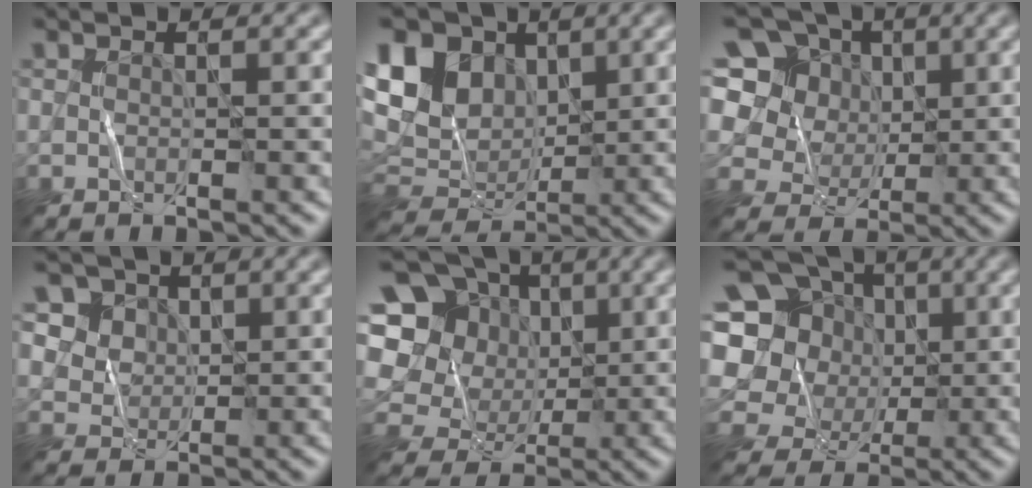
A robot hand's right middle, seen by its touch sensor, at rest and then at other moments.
{"total": 12.3, "force": [3.4, 9.3, 7.3], "torque": [-0.149, 0.033, 0.045]}
{"total": 10.9, "force": [2.9, 9.6, 4.2], "torque": [-0.118, 0.036, 0.042]}
{"total": 5.7, "force": [3.0, 4.5, 2.1], "torque": [-0.049, -0.005, 0.052]}
{"total": 13.9, "force": [0.7, 12.9, 5.2], "torque": [-0.156, 0.027, -0.004]}
{"total": 14.1, "force": [0.3, 13.0, 5.3], "torque": [-0.159, 0.025, -0.011]}